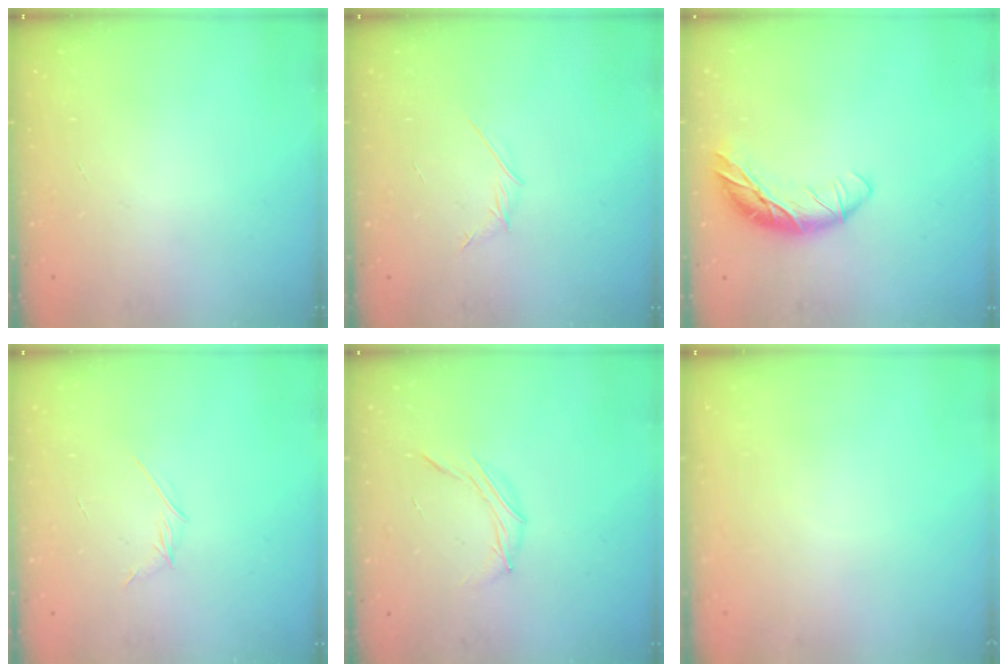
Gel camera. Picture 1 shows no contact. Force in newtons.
{"total": 2.8, "press": 2.7, "slide": 0.8}
{"total": 11.5, "press": 11.3, "slide": 1.8}
{"total": 2.9, "press": 2.8, "slide": 0.8}
{"total": 5.5, "press": 5.4, "slide": 1.3}
{"total": 0.0}